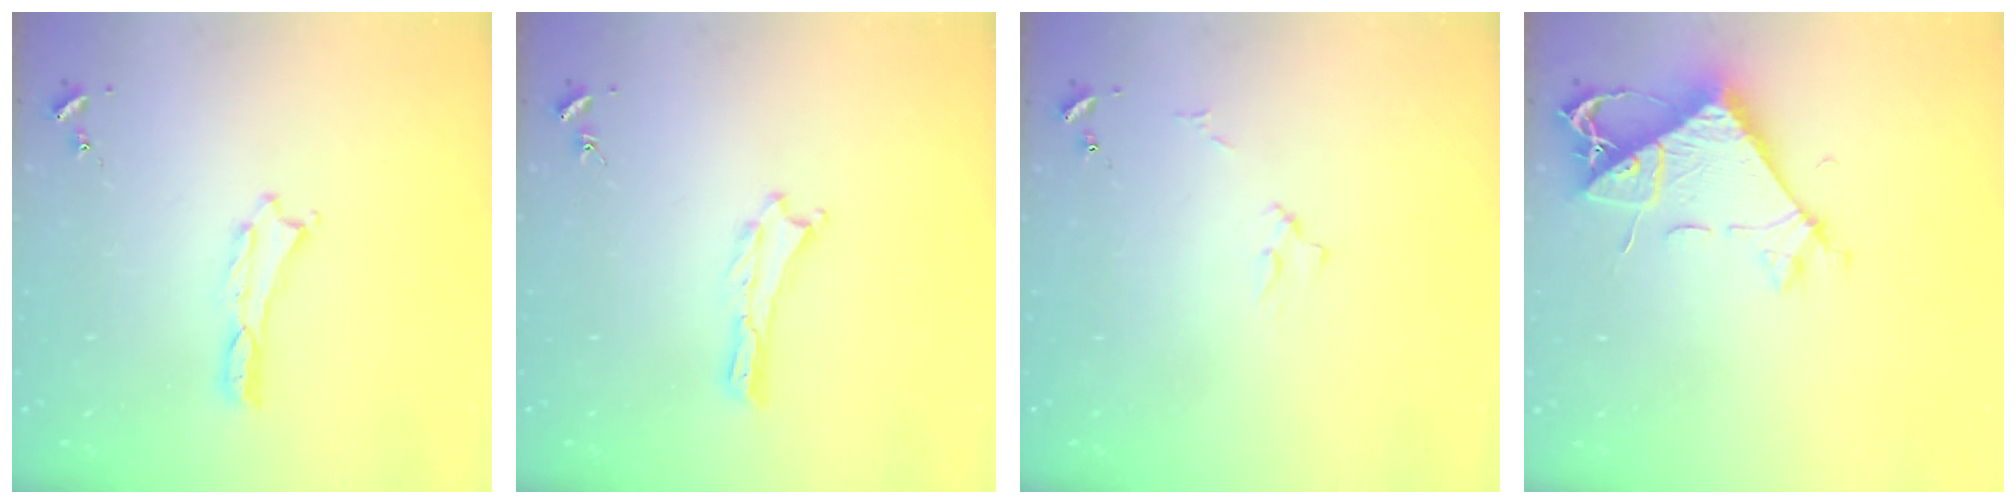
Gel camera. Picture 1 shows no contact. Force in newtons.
{"total": 0.0}
{"total": 2.7, "press": 2.7, "slide": 0.3}
{"total": 7.6, "press": 7.5, "slide": 1.2}